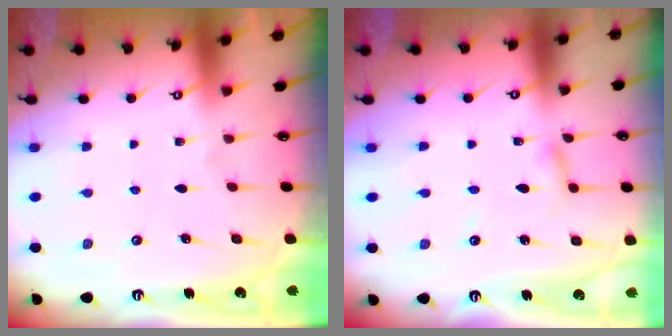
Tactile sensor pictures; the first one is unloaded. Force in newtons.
{"total": 2.7, "press": 2.7, "slide": 0.2}